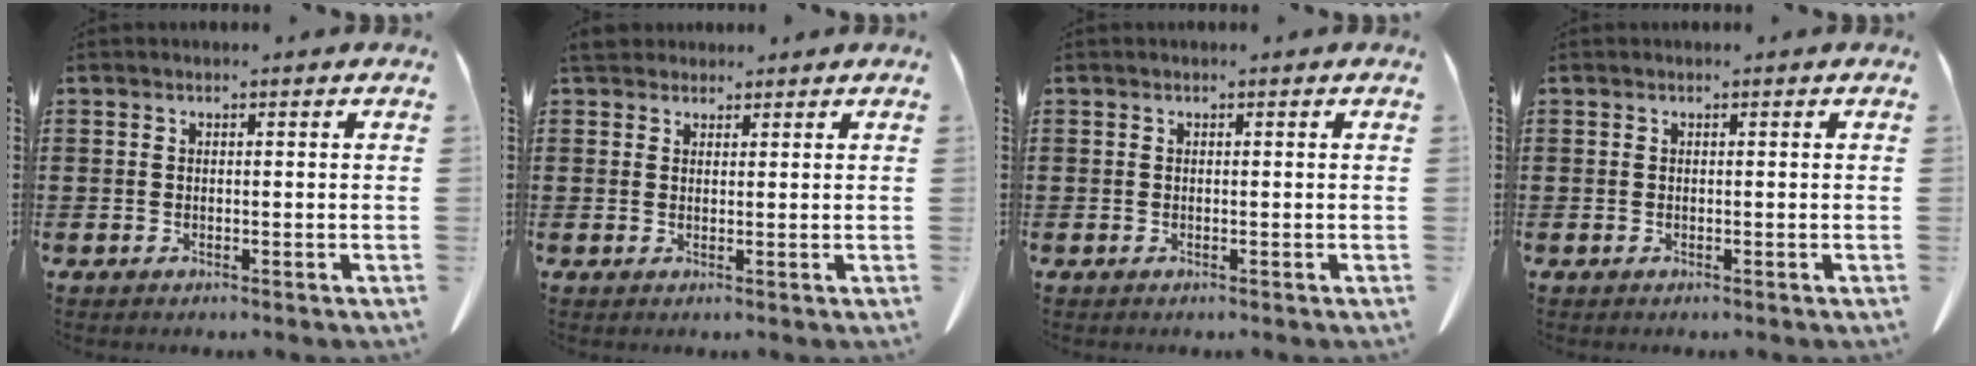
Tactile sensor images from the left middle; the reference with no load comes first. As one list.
[{"total": 3.0, "force": [2.5, 1.3, 1.1], "torque": [-0.021, 0.000, 0.046]}, {"total": 0.0}, {"total": 0.0}]